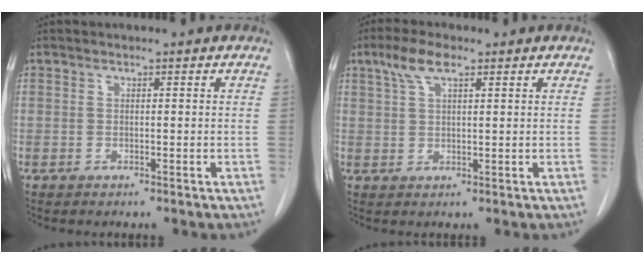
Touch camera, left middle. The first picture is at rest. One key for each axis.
{"total": 4.8, "fx": 2.8, "fy": 1.3, "fz": 3.6, "tx": -0.082, "ty": 0.015, "tz": 0.057}